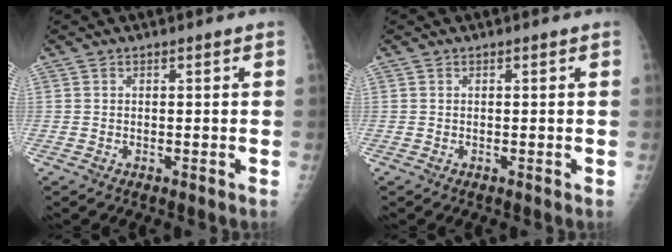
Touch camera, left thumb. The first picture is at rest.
{"total": 0.0}